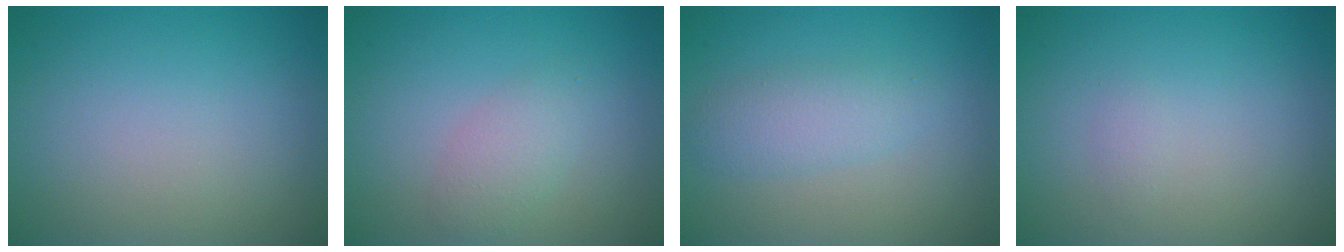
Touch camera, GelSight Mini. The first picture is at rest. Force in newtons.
{"total": 2.1, "press": 2.1, "slide": 0.0}
{"total": 2.6, "press": 2.6, "slide": 0.1}
{"total": 0.5, "press": 0.5, "slide": 0.1}